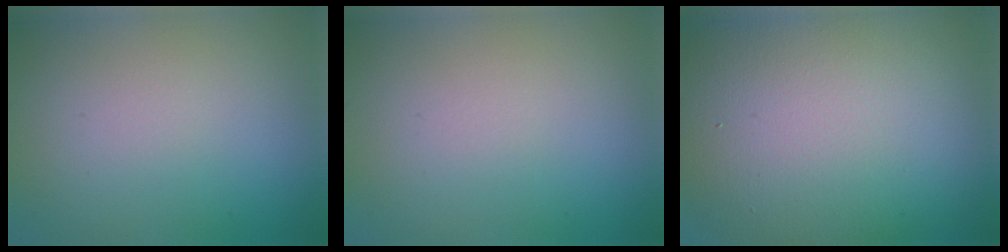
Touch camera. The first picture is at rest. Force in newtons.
{"total": 0.0}
{"total": 15.0, "press": 15.0, "slide": 0.8}